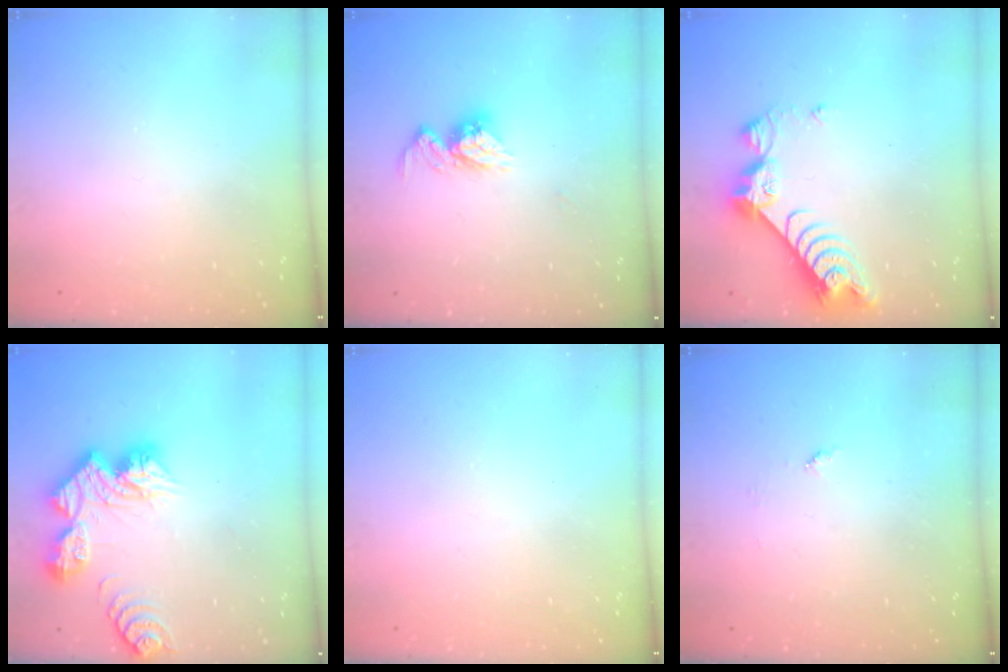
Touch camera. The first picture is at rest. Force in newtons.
{"total": 10.0, "press": 10.0, "slide": 0.8}
{"total": 9.7, "press": 9.7, "slide": 0.8}
{"total": 14.1, "press": 14.1, "slide": 1.3}
{"total": 0.0}
{"total": 4.3, "press": 4.3, "slide": 0.5}